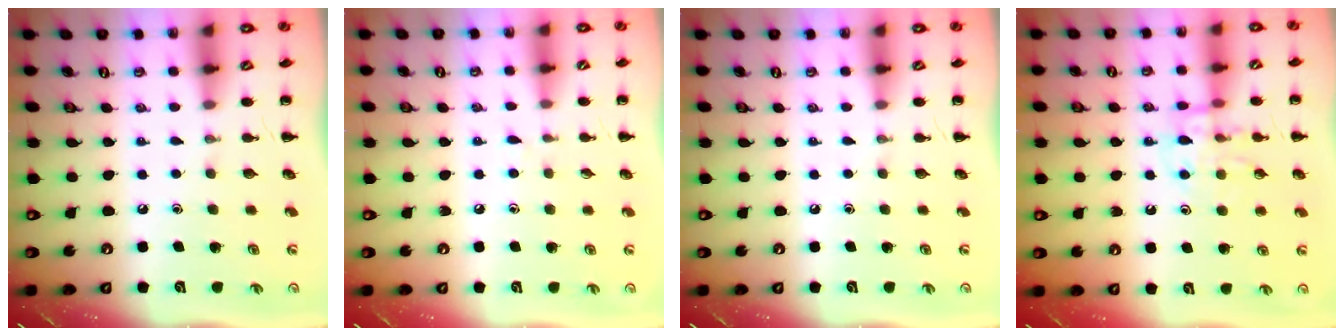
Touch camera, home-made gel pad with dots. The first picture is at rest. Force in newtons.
{"total": 4.0, "press": 3.5, "slide": 1.8}
{"total": 0.0}
{"total": 12.4, "press": 12.4, "slide": 0.9}